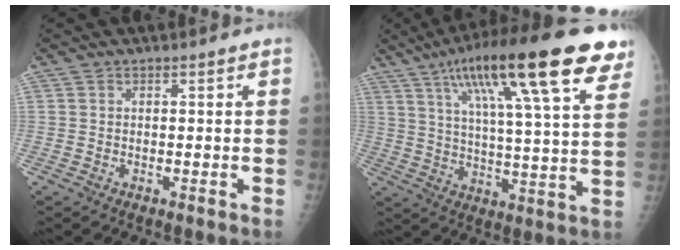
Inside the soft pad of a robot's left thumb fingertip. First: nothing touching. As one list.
[{"total": 26.0, "force": [14.3, 5.3, 21.0], "torque": [-0.321, -0.015, 0.220]}]